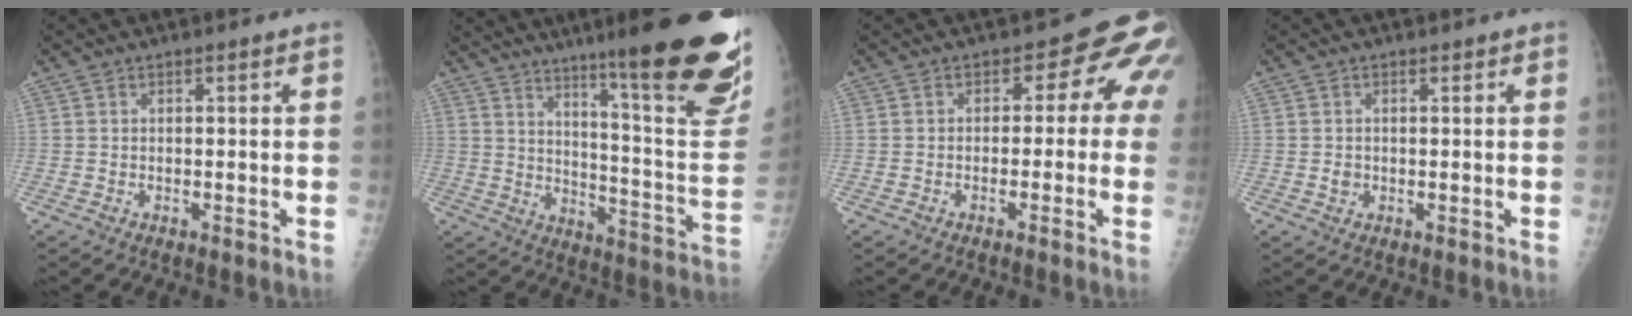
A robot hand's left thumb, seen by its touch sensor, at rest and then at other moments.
{"total": 26.5, "force": [16.2, 3.3, 20.8], "torque": [-0.244, -0.082, 0.233]}
{"total": 7.0, "force": [-0.2, 5.0, 4.9], "torque": [-0.012, 0.019, -0.018]}
{"total": 1.5, "force": [0.0, 1.4, 0.6], "torque": [-0.001, 0.002, 0.001]}